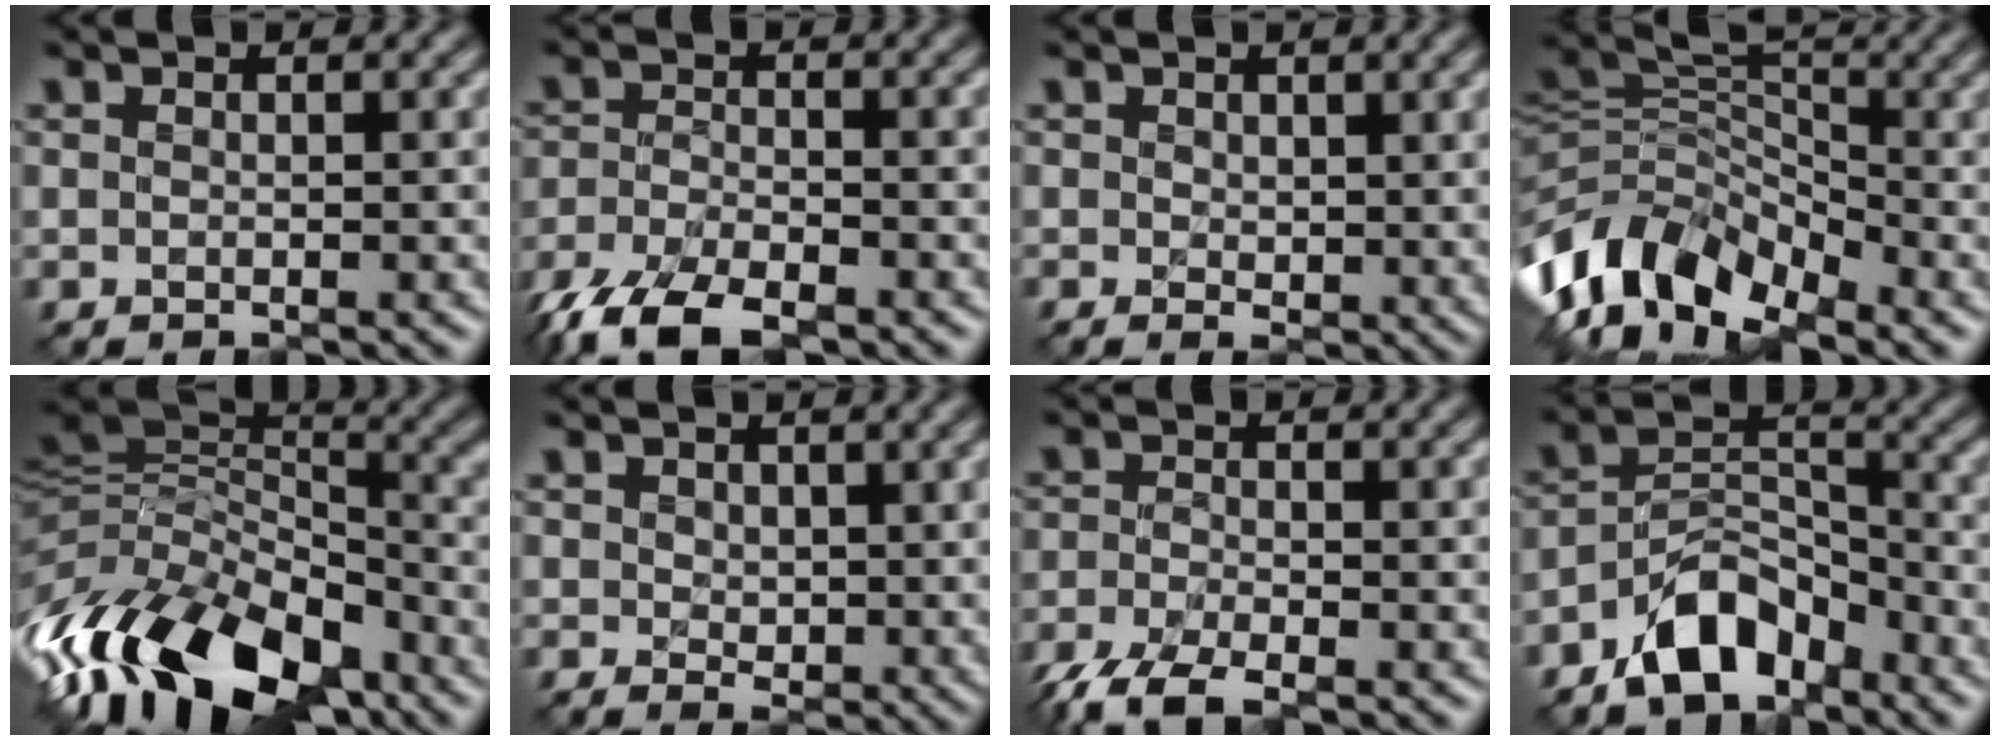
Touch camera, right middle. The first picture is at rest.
{"total": 7.6, "force": [-5.9, 2.5, 4.2], "torque": [-0.089, -0.019, -0.116]}
{"total": 1.4, "force": [0.7, 0.9, 0.8], "torque": [-0.015, -0.008, 0.016]}
{"total": 9.3, "force": [-5.1, 5.1, 5.8], "torque": [-0.110, -0.005, -0.110]}
{"total": 13.3, "force": [-8.6, 6.5, 7.8], "torque": [-0.156, 0.007, -0.167]}
{"total": 1.7, "force": [0.6, 1.3, 1.0], "torque": [-0.021, -0.009, 0.017]}
{"total": 5.1, "force": [-4.1, 1.2, 2.7], "torque": [-0.063, -0.015, -0.085]}
{"total": 6.3, "force": [-4.5, 3.2, 3.0], "torque": [-0.048, 0.008, -0.089]}